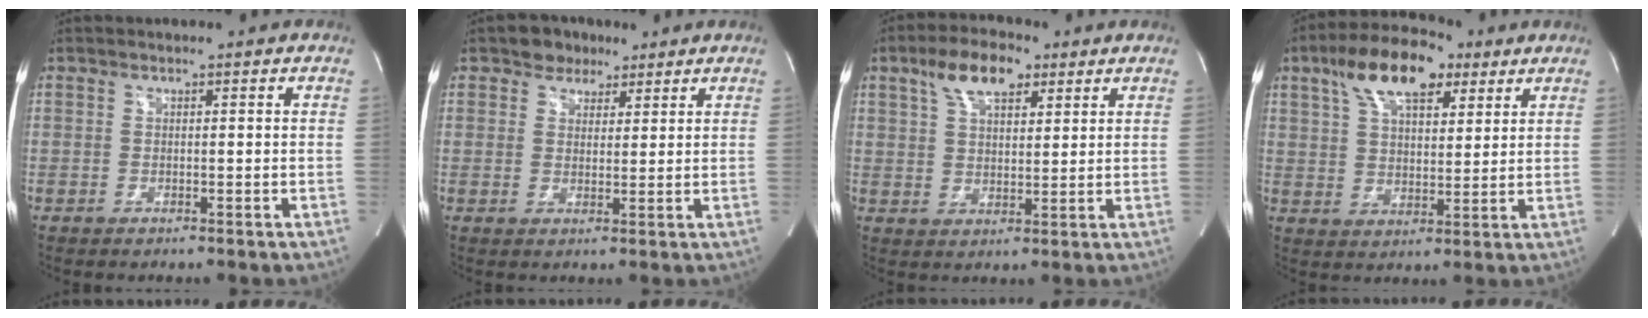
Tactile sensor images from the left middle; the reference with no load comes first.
{"total": 4.2, "force": [2.9, 2.9, 1.0], "torque": [-0.014, 0.009, 0.045]}
{"total": 8.0, "force": [4.6, 3.5, 5.6], "torque": [-0.105, 0.020, 0.083]}
{"total": 12.7, "force": [7.1, 5.4, 9.0], "torque": [-0.164, 0.030, 0.124]}